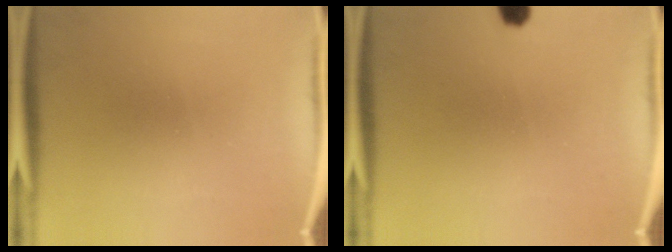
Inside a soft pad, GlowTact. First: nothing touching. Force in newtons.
{"total": 2.6}